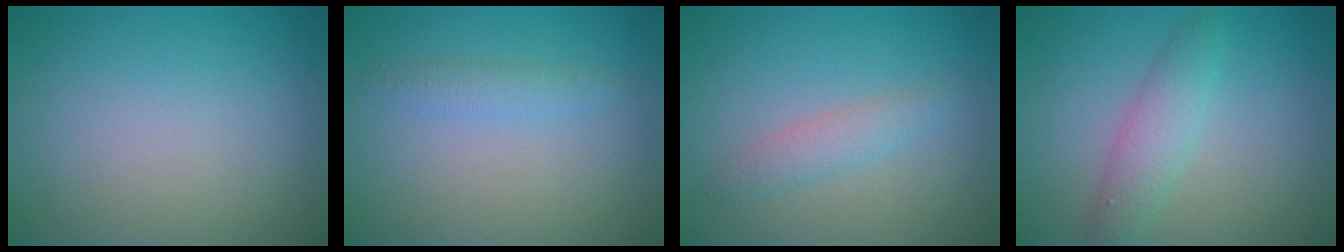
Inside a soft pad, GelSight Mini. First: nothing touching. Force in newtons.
{"total": 1.5, "press": 1.4, "slide": 0.1}
{"total": 1.8, "press": 1.8, "slide": 0.0}
{"total": 2.8, "press": 2.8, "slide": 0.1}